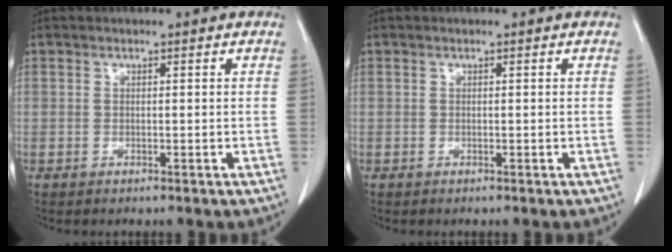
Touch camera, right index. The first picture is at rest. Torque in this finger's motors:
{"motor_torque": [0.00, 0.00, 0.01, 0.00]}